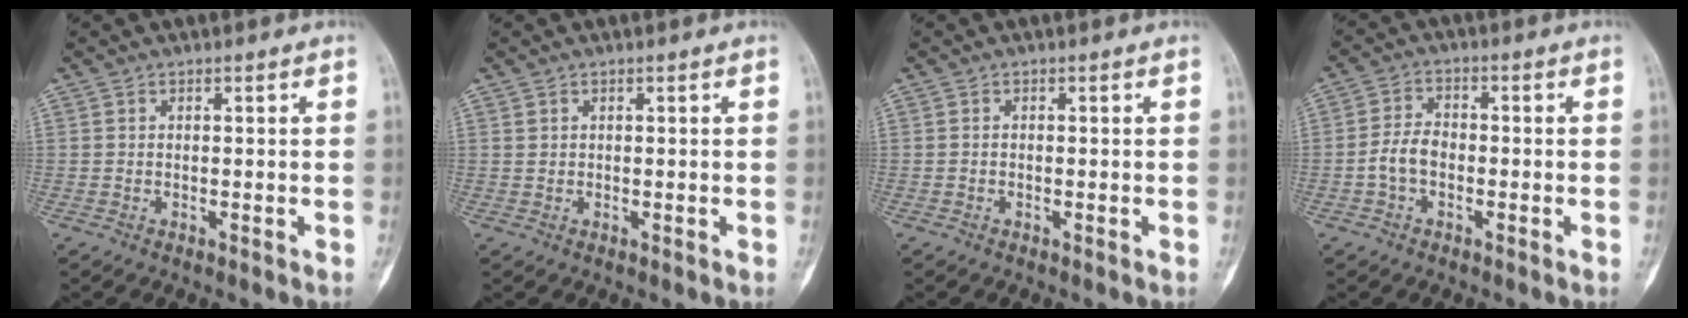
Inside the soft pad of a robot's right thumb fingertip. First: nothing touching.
{"total": 0.7, "force": [0.4, 0.6, 0.2], "torque": [0.003, -0.001, 0.009]}
{"total": 0.0}
{"total": 4.8, "force": [-1.4, 3.1, 3.3], "torque": [-0.063, 0.019, -0.032]}